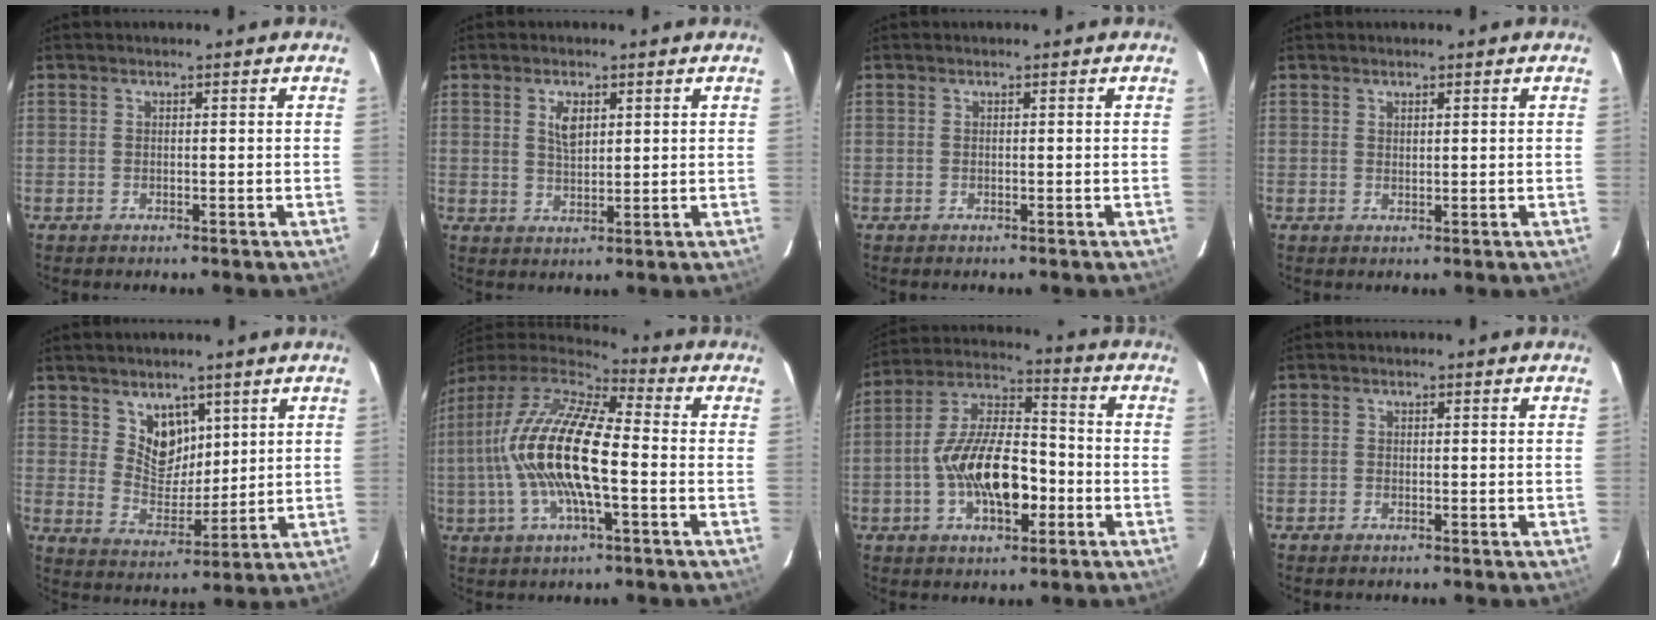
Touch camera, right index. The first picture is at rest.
{"total": 4.0, "force": [1.6, 2.0, 3.0], "torque": [-0.052, 0.003, 0.029]}
{"total": 0.0}
{"total": 0.9, "force": [0.8, 0.3, 0.4], "torque": [-0.005, 0.001, 0.015]}
{"total": 7.3, "force": [4.3, 5.2, 2.9], "torque": [-0.042, -0.001, 0.088]}
{"total": 18.8, "force": [-2.0, 5.0, 18.0], "torque": [-0.338, -0.003, -0.048]}
{"total": 15.1, "force": [-4.0, 6.8, 12.9], "torque": [-0.246, 0.012, -0.069]}
{"total": 0.6, "force": [-0.5, 0.4, 0.2], "torque": [-0.003, -0.001, -0.010]}